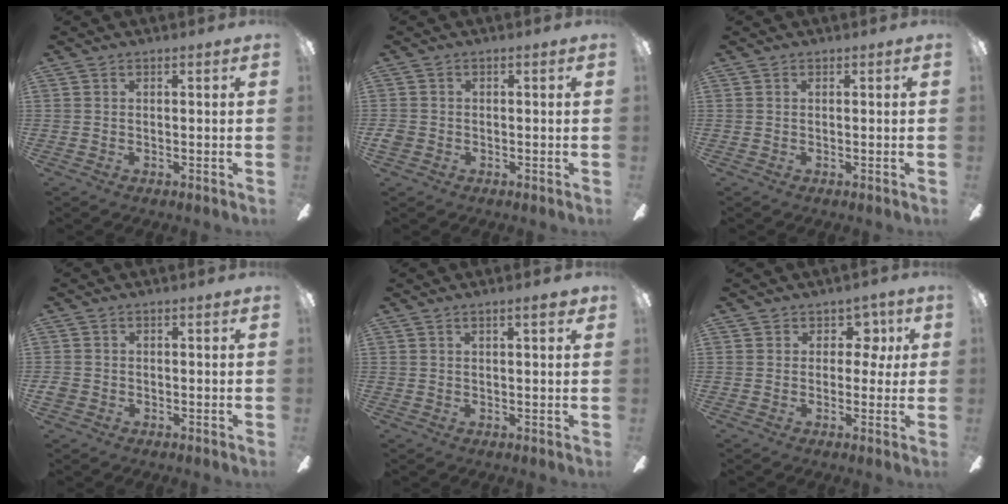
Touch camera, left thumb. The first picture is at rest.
{"total": 2.2, "force": [-0.8, 1.7, 1.2], "torque": [-0.018, 0.005, -0.014]}
{"total": 0.0}
{"total": 1.8, "force": [-0.7, 1.4, 0.9], "torque": [-0.014, 0.004, -0.013]}
{"total": 3.3, "force": [1.9, 0.5, 2.6], "torque": [-0.038, -0.002, 0.028]}
{"total": 5.9, "force": [2.3, 4.7, 2.7], "torque": [-0.028, -0.001, 0.035]}